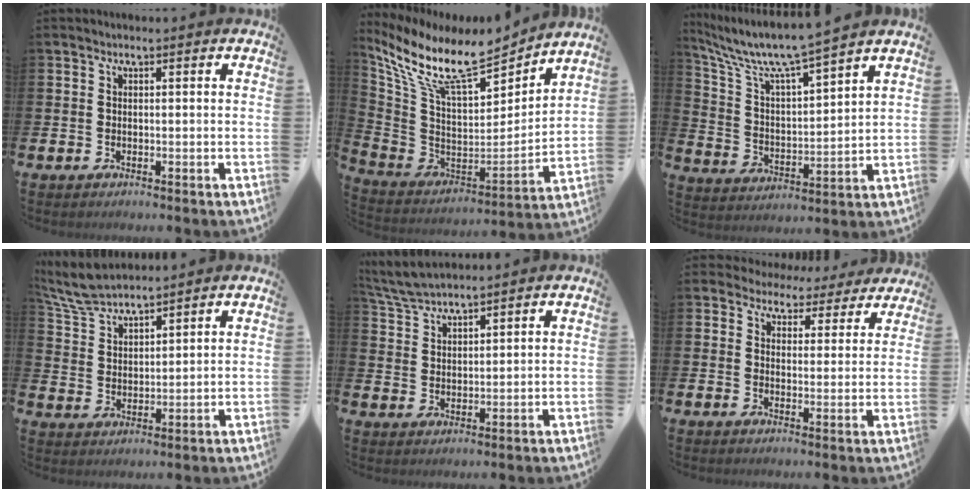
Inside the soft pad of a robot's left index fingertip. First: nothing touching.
{"total": 11.7, "force": [9.5, 3.1, 5.9], "torque": [-0.160, -0.061, 0.166]}
{"total": 8.2, "force": [7.6, 0.4, 3.3], "torque": [-0.098, -0.052, 0.126]}
{"total": 6.8, "force": [6.5, 1.1, 1.7], "torque": [-0.064, -0.021, 0.120]}
{"total": 4.9, "force": [4.8, 0.4, 0.9], "torque": [-0.039, -0.016, 0.089]}
{"total": 3.9, "force": [3.4, 1.9, 0.1], "torque": [-0.009, -0.027, 0.055]}